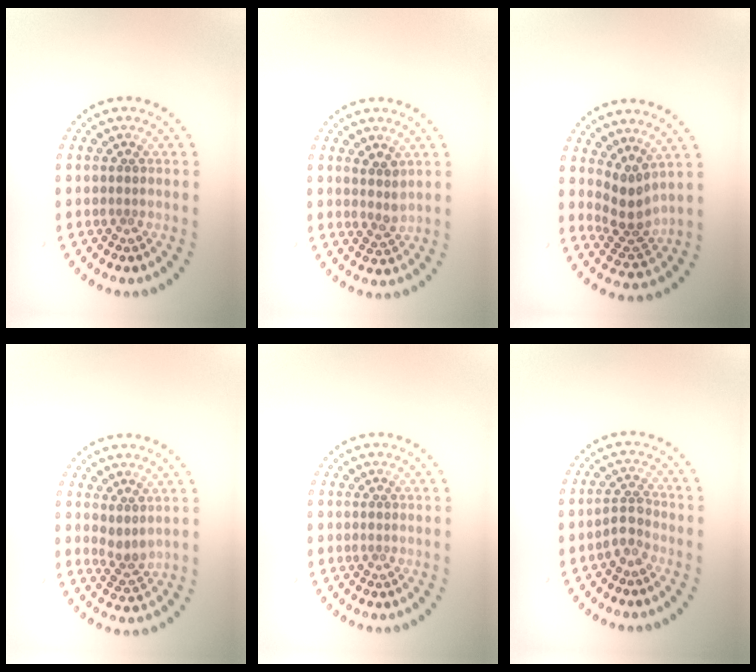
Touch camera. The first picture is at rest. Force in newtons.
{"total": 1.8, "press": 1.5, "slide": 0.9}
{"total": 2.9, "press": 2.2, "slide": 2.0}
{"total": 1.7, "press": 1.3, "slide": 1.1}
{"total": 0.0}
{"total": 1.9, "press": 1.5, "slide": 1.1}